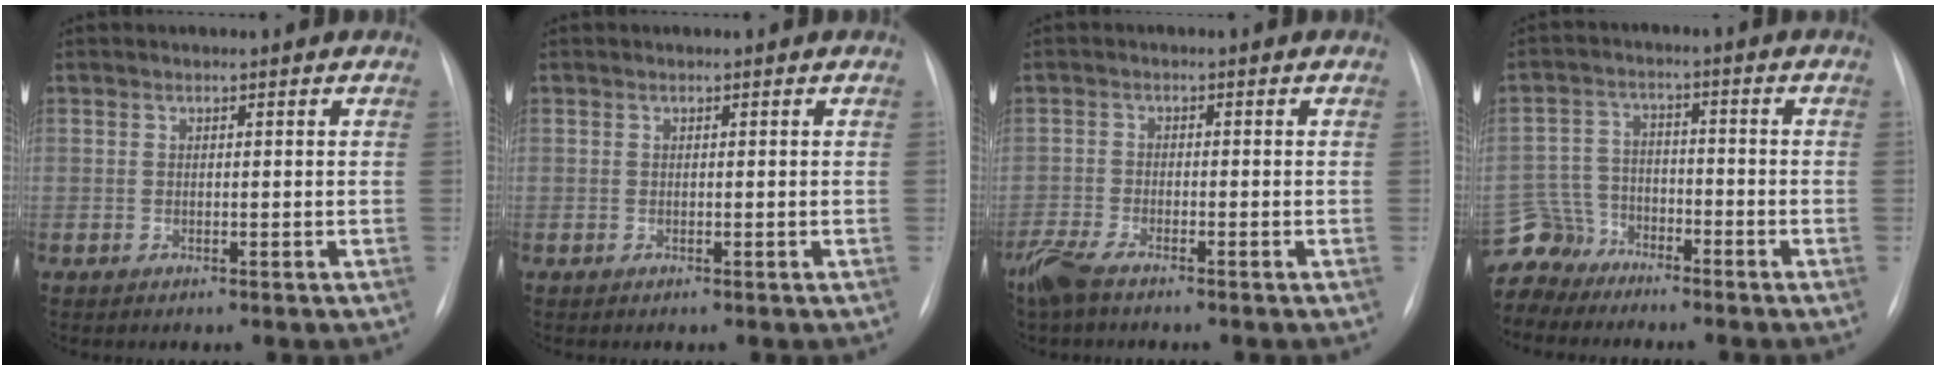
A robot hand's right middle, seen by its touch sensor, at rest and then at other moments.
{"total": 0.0}
{"total": 4.5, "force": [-3.7, 0.9, 2.4], "torque": [-0.059, -0.013, -0.074]}
{"total": 6.8, "force": [-6.0, 3.0, -1.1], "torque": [0.020, 0.011, -0.122]}